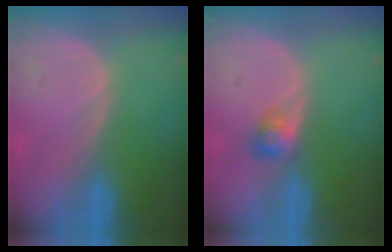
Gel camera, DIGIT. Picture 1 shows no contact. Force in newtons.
{"total": 2.4, "press": 2.3, "slide": 0.9}